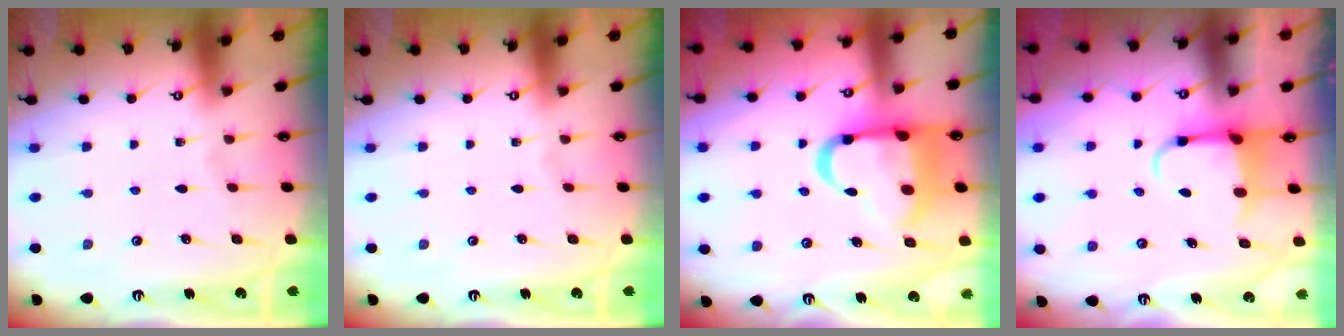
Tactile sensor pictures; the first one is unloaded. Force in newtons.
{"total": 0.0}
{"total": 17.2, "press": 17.1, "slide": 1.9}
{"total": 3.8, "press": 3.7, "slide": 1.0}